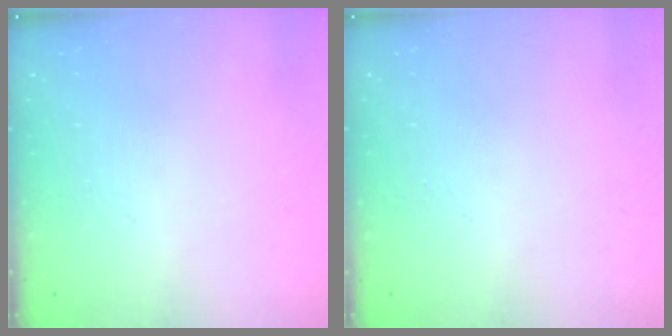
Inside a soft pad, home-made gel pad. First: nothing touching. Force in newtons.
{"total": 0.0}